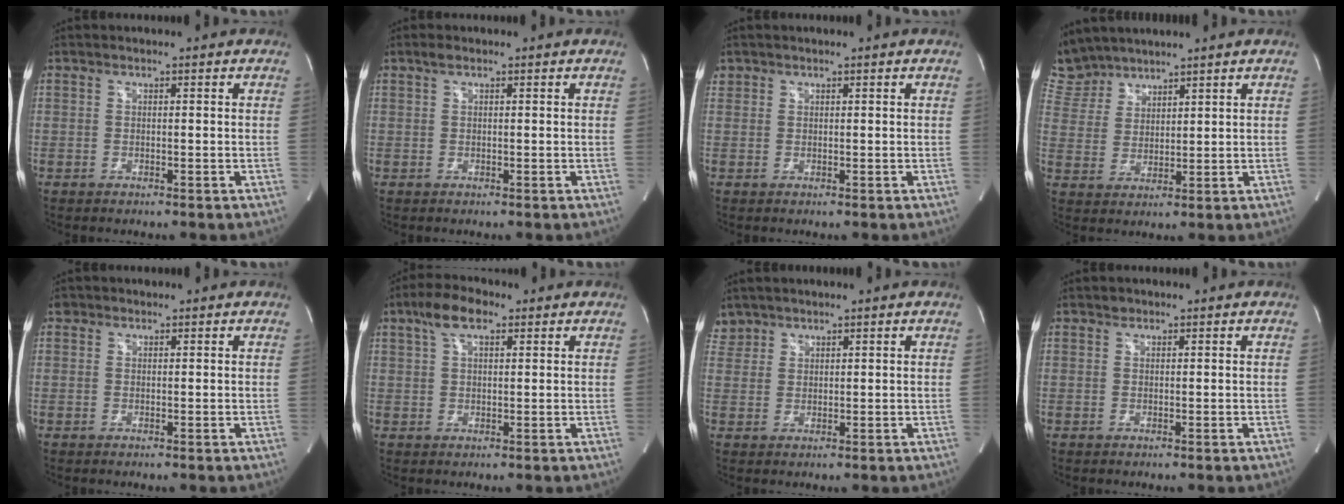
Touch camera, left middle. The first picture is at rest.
{"total": 1.0, "force": [0.6, 0.3, 0.6], "torque": [-0.019, 0.010, 0.012]}
{"total": 1.0, "force": [0.6, 0.7, 0.0], "torque": [0.005, 0.011, 0.012]}
{"total": 7.9, "force": [7.4, 2.8, 0.2], "torque": [-0.017, 0.013, 0.162]}
{"total": 0.9, "force": [0.5, 0.7, 0.0], "torque": [0.002, 0.004, 0.006]}
{"total": 5.6, "force": [3.2, 2.2, 4.0], "torque": [-0.086, 0.020, 0.057]}
{"total": 2.6, "force": [2.2, 1.3, -0.4], "torque": [0.012, 0.011, 0.044]}
{"total": 0.6, "force": [0.5, 0.3, 0.0], "torque": [-0.001, -0.001, 0.006]}